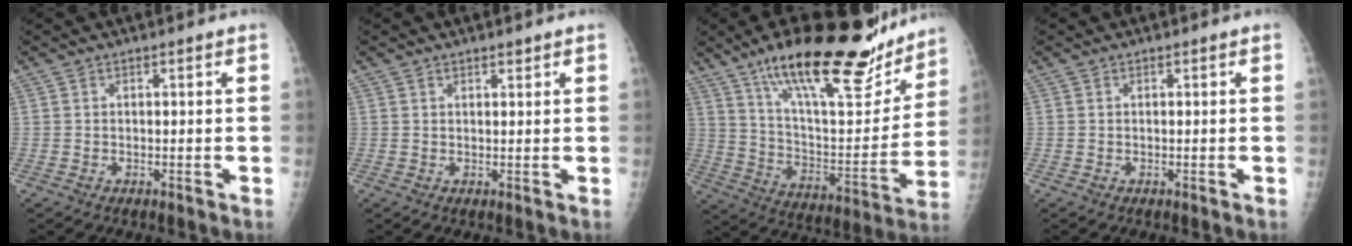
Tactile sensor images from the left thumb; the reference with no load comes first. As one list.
[{"total": 1.1, "force": [0.9, 0.3, 0.6], "torque": [-0.005, -0.006, 0.015]}, {"total": 28.2, "force": [19.9, 8.6, 18.0], "torque": [-0.239, -0.076, 0.319]}, {"total": 0.0}]